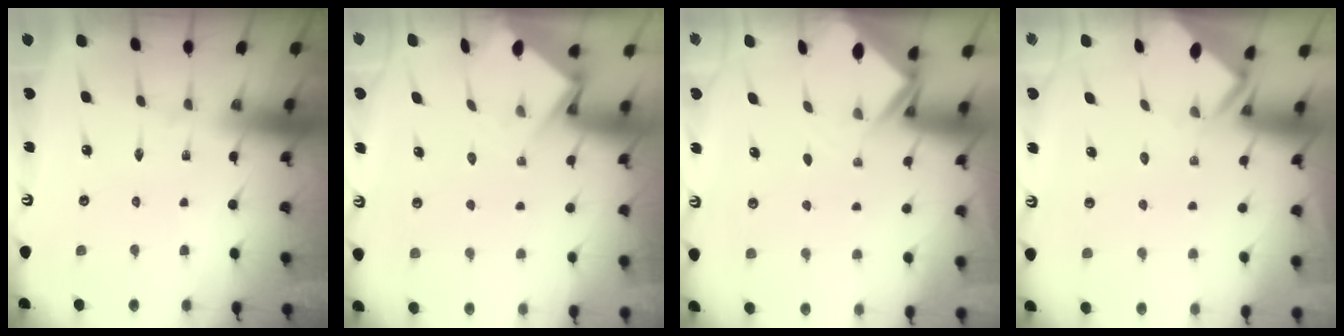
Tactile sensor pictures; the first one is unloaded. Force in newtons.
{"total": 4.2, "press": 4.2, "slide": 0.4}
{"total": 2.9, "press": 2.9, "slide": 0.2}
{"total": 3.9, "press": 3.9, "slide": 0.4}